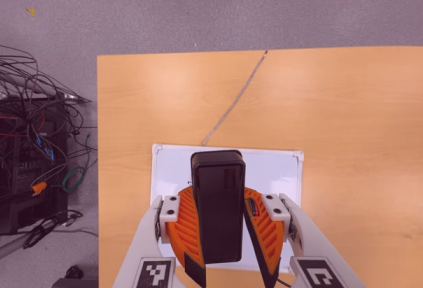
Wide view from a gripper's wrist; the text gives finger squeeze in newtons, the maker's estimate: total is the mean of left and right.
{"total": 9.0, "left": 9.5, "right": 8.6}